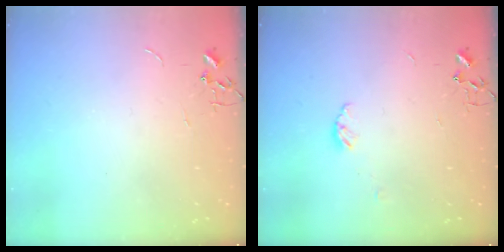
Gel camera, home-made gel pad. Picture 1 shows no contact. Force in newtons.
{"total": 3.8, "press": 3.7, "slide": 0.4}